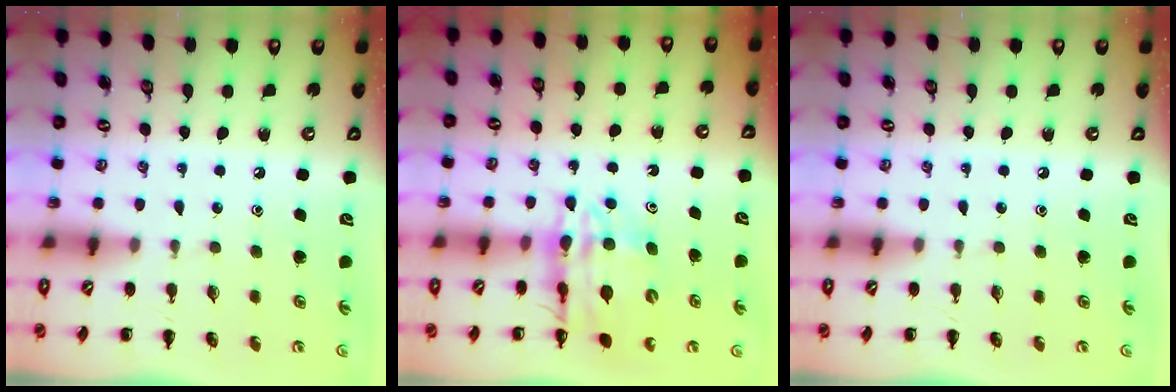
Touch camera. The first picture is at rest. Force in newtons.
{"total": 14.4, "press": 13.9, "slide": 3.5}
{"total": 0.0}